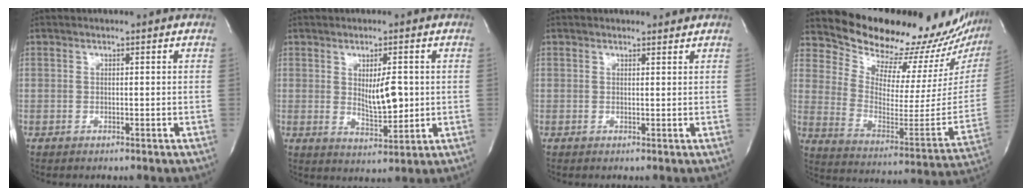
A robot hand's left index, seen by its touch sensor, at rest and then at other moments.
{"total": 5.4, "force": [0.4, 1.7, 5.1], "torque": [-0.083, -0.013, 0.011]}
{"total": 1.2, "force": [1.2, 0.3, -0.3], "torque": [-0.001, -0.006, 0.008]}
{"total": 26.5, "force": [24.8, 4.1, 8.6], "torque": [-0.135, -0.119, 0.329]}